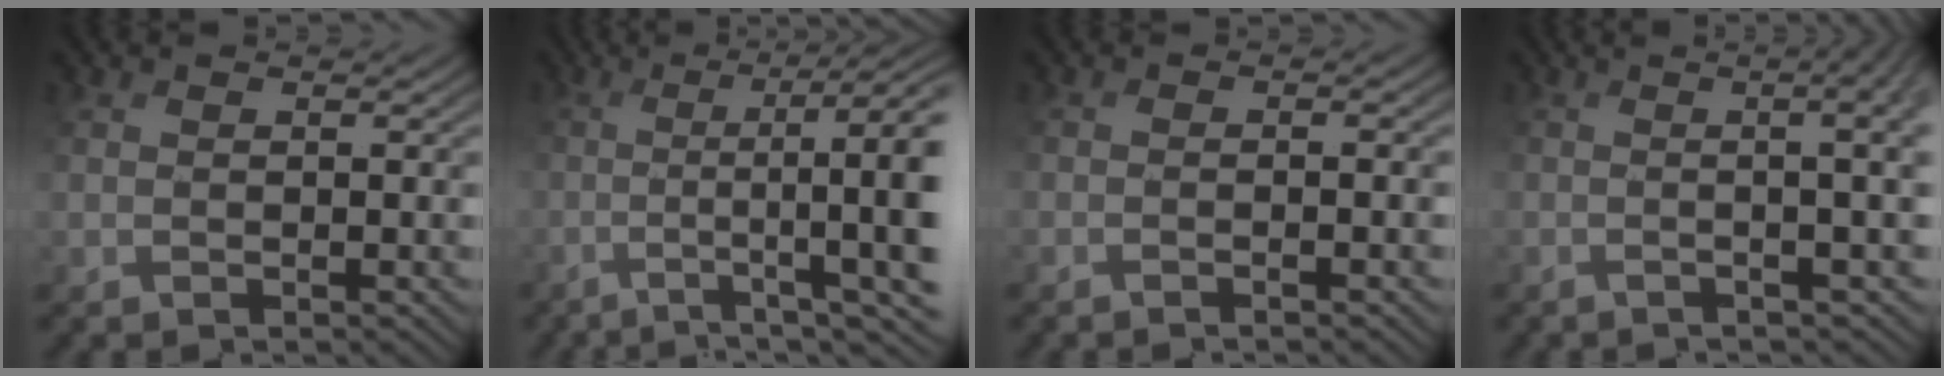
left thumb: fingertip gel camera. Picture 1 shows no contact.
{"total": 10.3, "force": [-0.9, 2.8, 9.9], "torque": [-0.157, -0.011, 0.004]}
{"total": 2.3, "force": [-0.9, 0.7, 2.1], "torque": [-0.025, -0.005, -0.019]}
{"total": 8.8, "force": [0.0, 2.0, 8.6], "torque": [-0.089, 0.007, 0.005]}